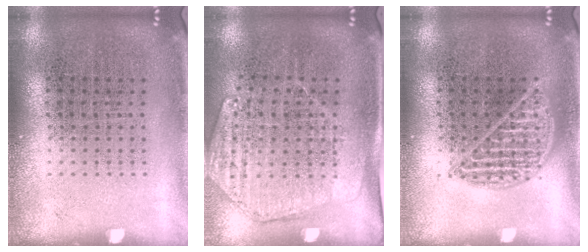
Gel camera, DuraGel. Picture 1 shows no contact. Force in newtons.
{"total": 1.6, "press": 1.4, "slide": 0.8}
{"total": 1.0, "press": 1.0, "slide": 0.1}